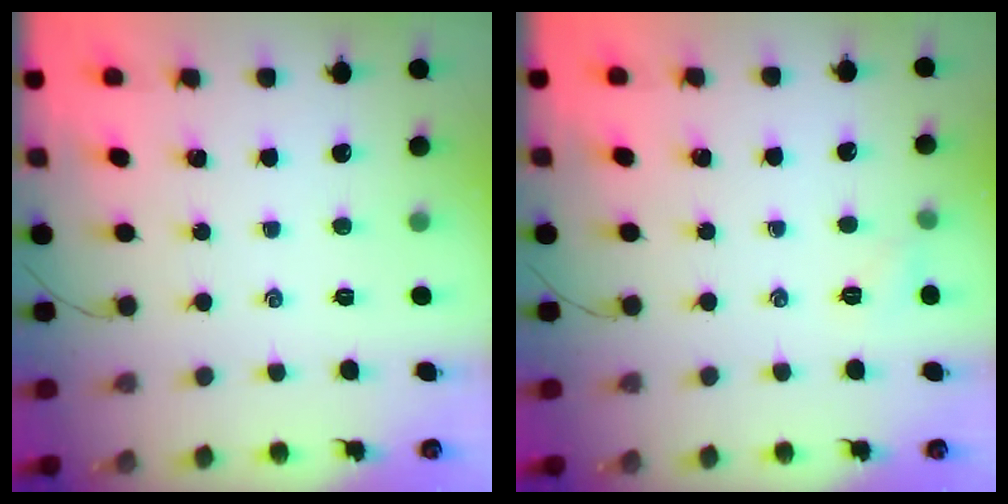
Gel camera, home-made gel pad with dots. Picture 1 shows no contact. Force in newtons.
{"total": 4.4, "press": 4.2, "slide": 1.4}